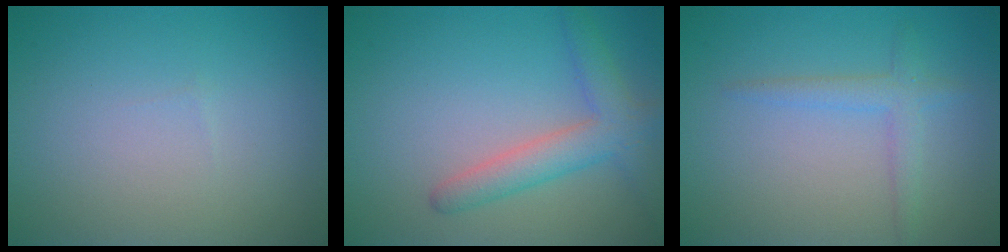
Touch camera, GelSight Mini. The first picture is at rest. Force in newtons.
{"total": 3.8, "press": 3.8, "slide": 0.2}
{"total": 2.1, "press": 2.1, "slide": 0.0}